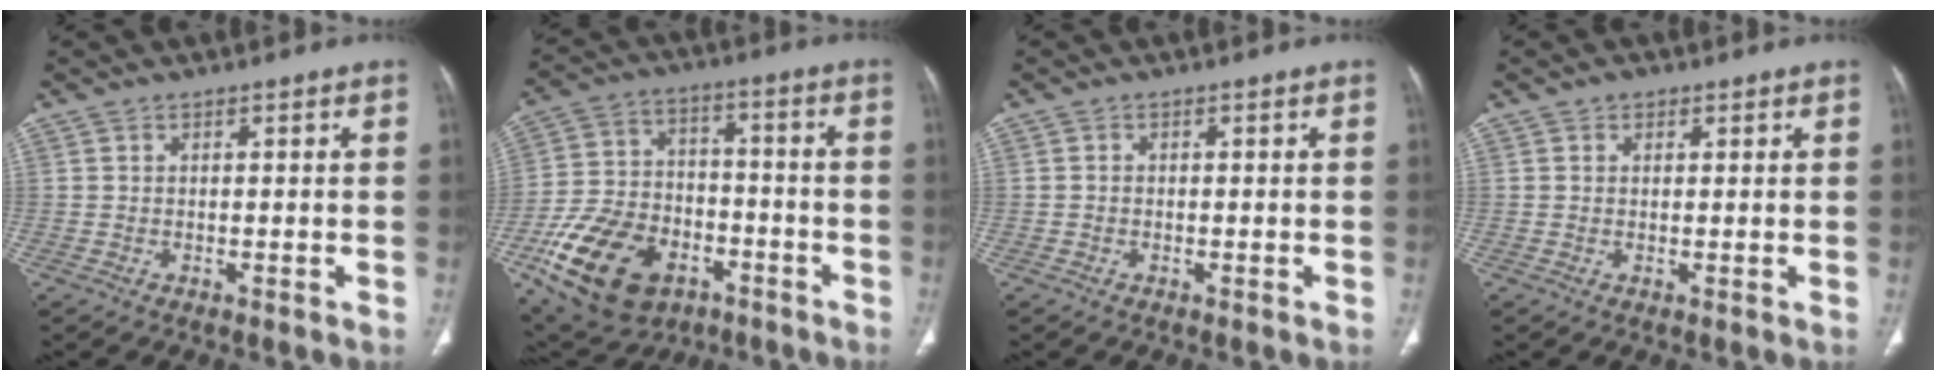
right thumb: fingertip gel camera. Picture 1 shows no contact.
{"total": 21.0, "force": [-9.3, 13.8, 12.7], "torque": [-0.228, 0.047, -0.149]}
{"total": 0.6, "force": [-0.2, 0.5, 0.2], "torque": [-0.002, 0.003, -0.003]}
{"total": 1.5, "force": [0.7, 1.3, 0.4], "torque": [0.005, 0.000, 0.005]}